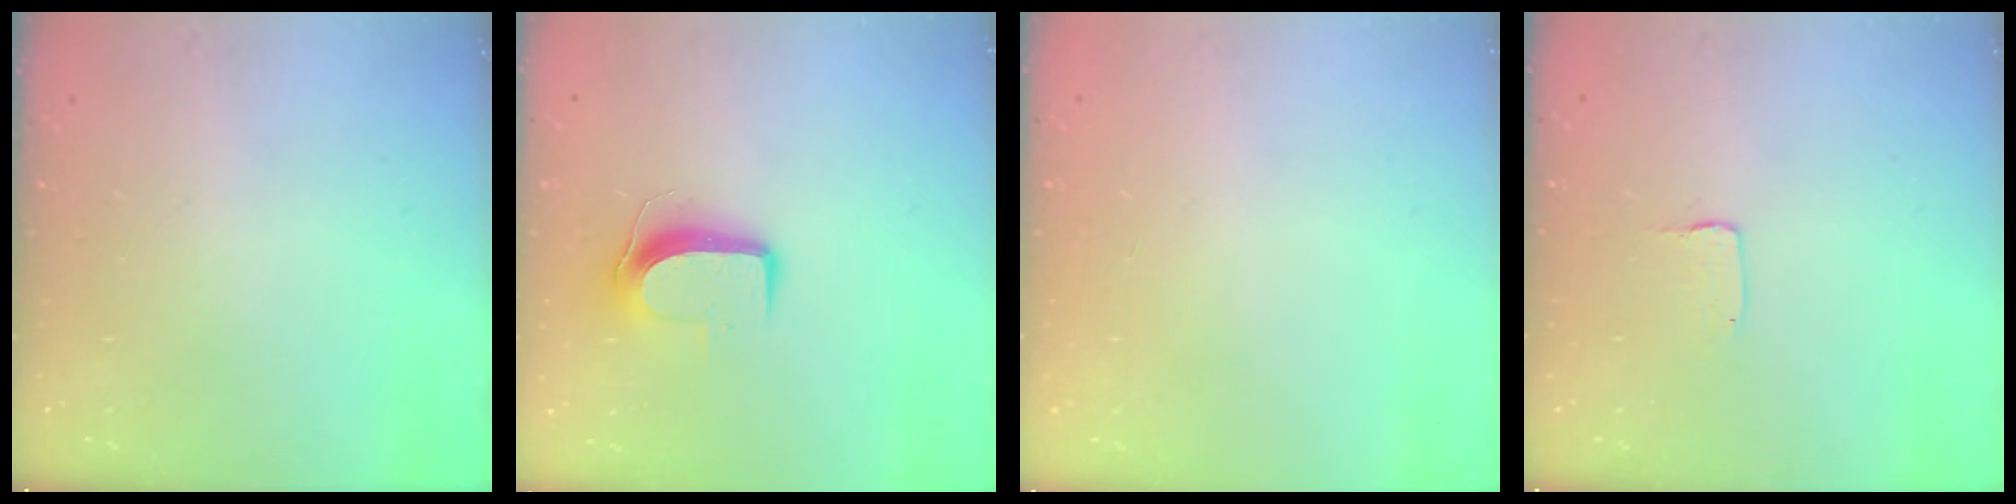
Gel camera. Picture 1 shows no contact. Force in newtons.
{"total": 9.3, "press": 9.3, "slide": 1.1}
{"total": 0.0}
{"total": 1.0, "press": 1.0, "slide": 0.1}